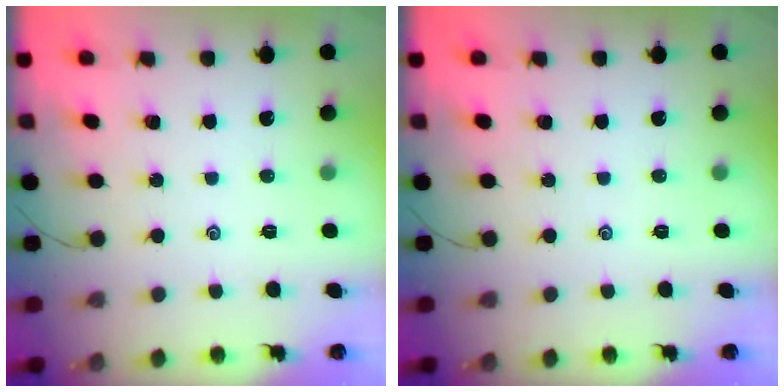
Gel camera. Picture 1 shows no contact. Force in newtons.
{"total": 0.0}